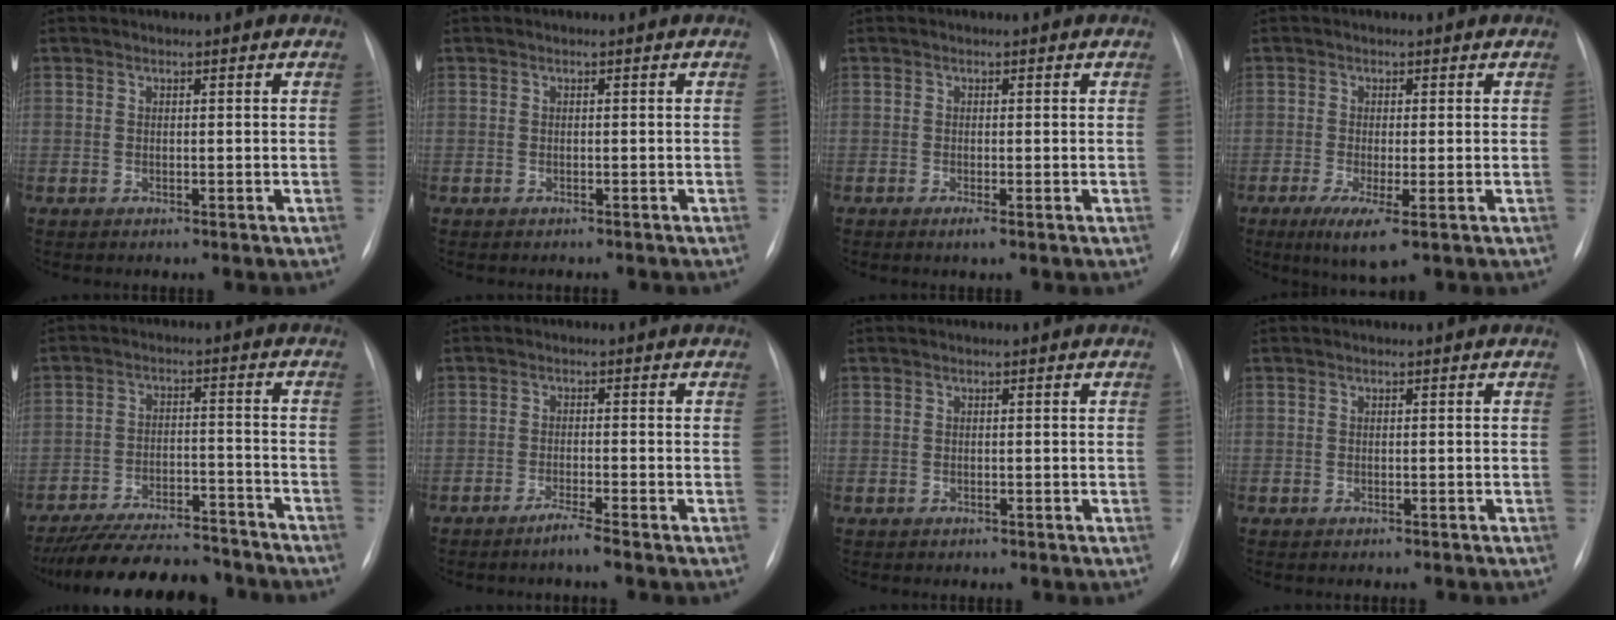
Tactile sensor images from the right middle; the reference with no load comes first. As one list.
[{"total": 2.8, "force": [-2.5, 0.8, 1.1], "torque": [-0.013, -0.005, -0.026]}, {"total": 0.8, "force": [-0.4, -0.2, 0.7], "torque": [-0.011, -0.004, -0.007]}, {"total": 4.8, "force": [-2.0, 0.7, 4.3], "torque": [-0.074, -0.015, -0.029]}, {"total": 17.7, "force": [-16.0, 3.8, 6.6], "torque": [-0.126, 0.001, -0.235]}, {"total": 2.5, "force": [-1.9, -0.7, 1.4], "torque": [-0.029, -0.006, -0.038]}, {"total": 0.5, "force": [-0.3, 0.4, 0.0], "torque": [-0.008, 0.003, -0.005]}, {"total": 2.6, "force": [-2.4, 0.6, 1.0], "torque": [-0.013, -0.004, -0.026]}]